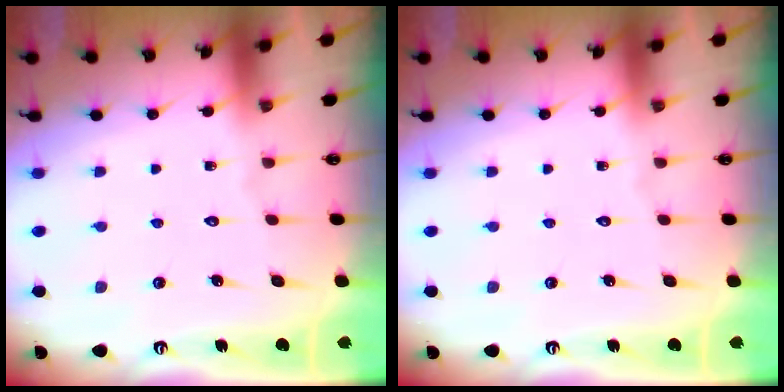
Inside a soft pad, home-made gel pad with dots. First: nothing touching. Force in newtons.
{"total": 0.0}